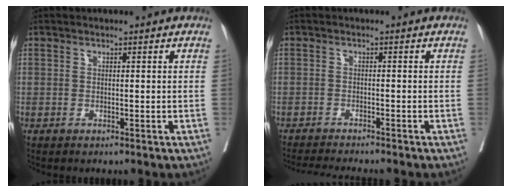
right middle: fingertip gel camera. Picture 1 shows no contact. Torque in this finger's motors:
{"motor_torque": [0.04, -0.05, 0.00, 0.03]}